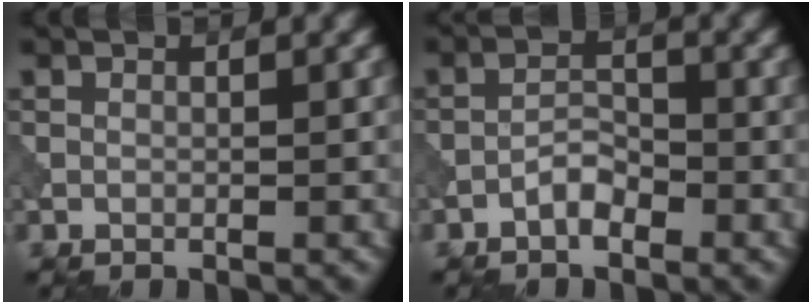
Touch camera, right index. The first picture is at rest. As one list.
[{"total": 2.1, "force": [-1.4, 0.8, 1.3], "torque": [-0.020, 0.009, -0.029]}]